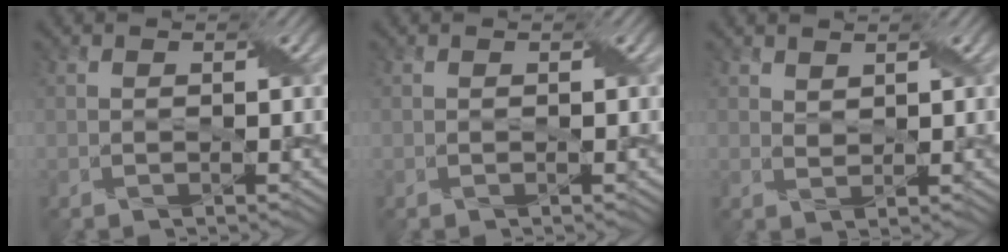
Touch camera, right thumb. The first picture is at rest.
{"total": 0.0}
{"total": 1.2, "force": [1.1, 0.4, -0.1], "torque": [-0.005, -0.002, 0.027]}